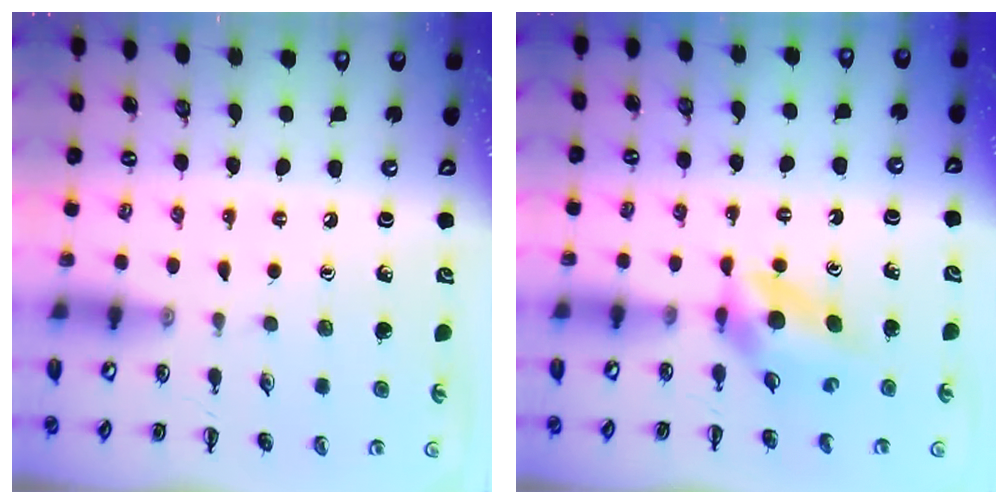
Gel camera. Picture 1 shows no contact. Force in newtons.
{"total": 4.2, "press": 4.1, "slide": 0.8}